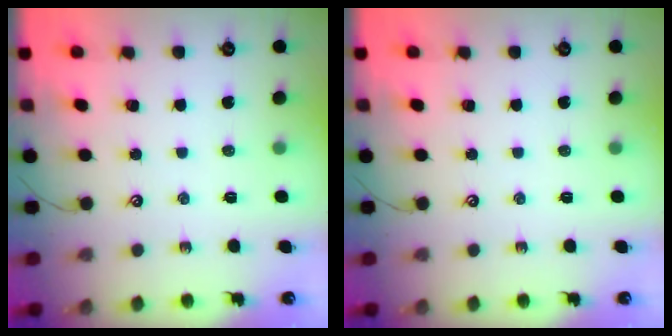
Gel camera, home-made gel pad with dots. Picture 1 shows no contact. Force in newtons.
{"total": 0.0}